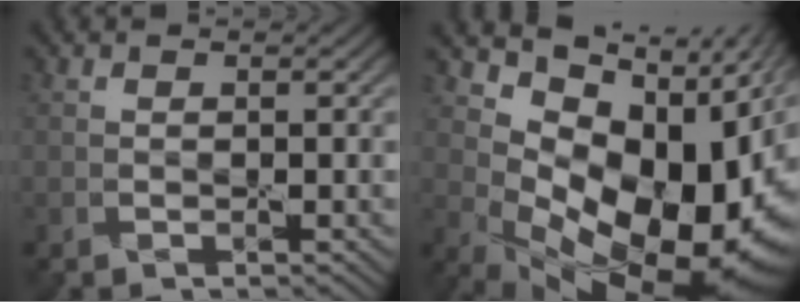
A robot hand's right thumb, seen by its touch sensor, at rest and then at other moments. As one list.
[{"total": 17.7, "force": [1.0, 11.0, 13.8], "torque": [-0.195, -0.034, 0.052]}]